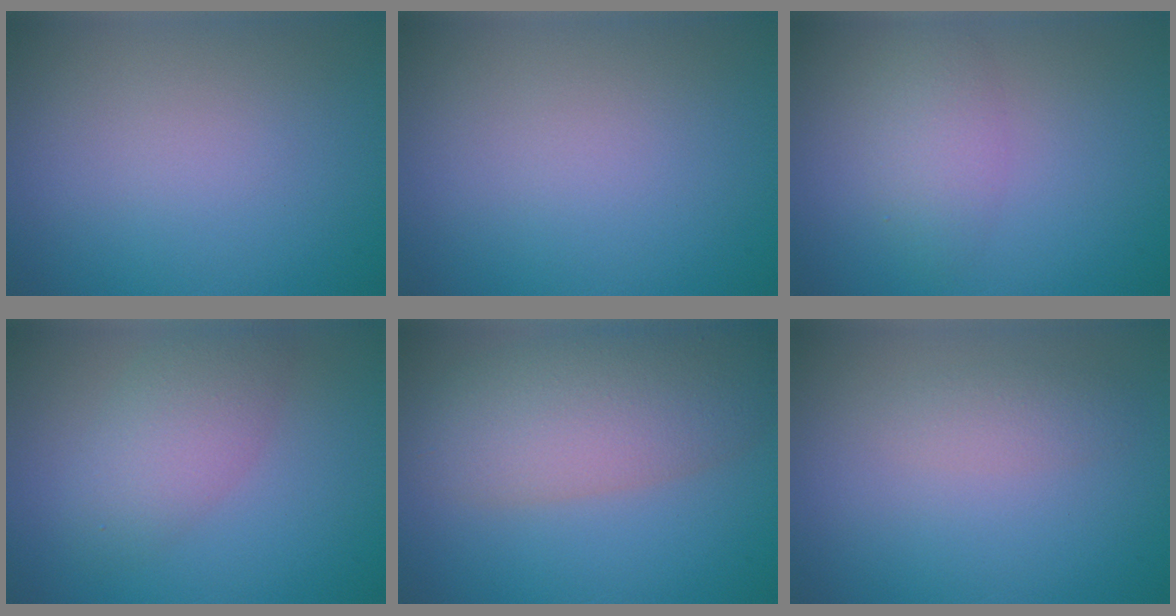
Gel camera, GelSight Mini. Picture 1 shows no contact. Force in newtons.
{"total": 0.0}
{"total": 2.4, "press": 2.4, "slide": 0.0}
{"total": 3.8, "press": 3.8, "slide": 0.2}
{"total": 7.5, "press": 7.5, "slide": 0.4}
{"total": 1.5, "press": 1.5, "slide": 0.1}